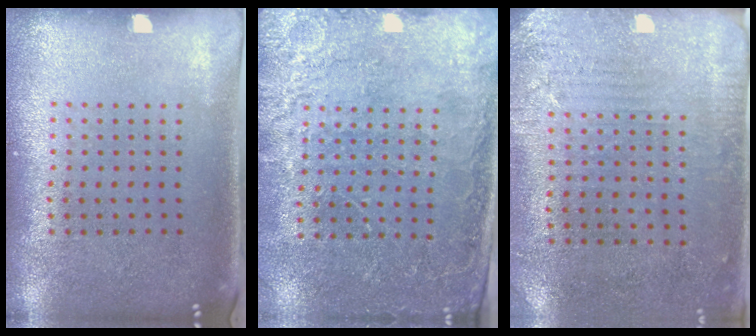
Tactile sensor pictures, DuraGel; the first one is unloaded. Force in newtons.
{"total": 2.7, "press": 2.6, "slide": 0.3}
{"total": 2.9, "press": 2.4, "slide": 1.6}